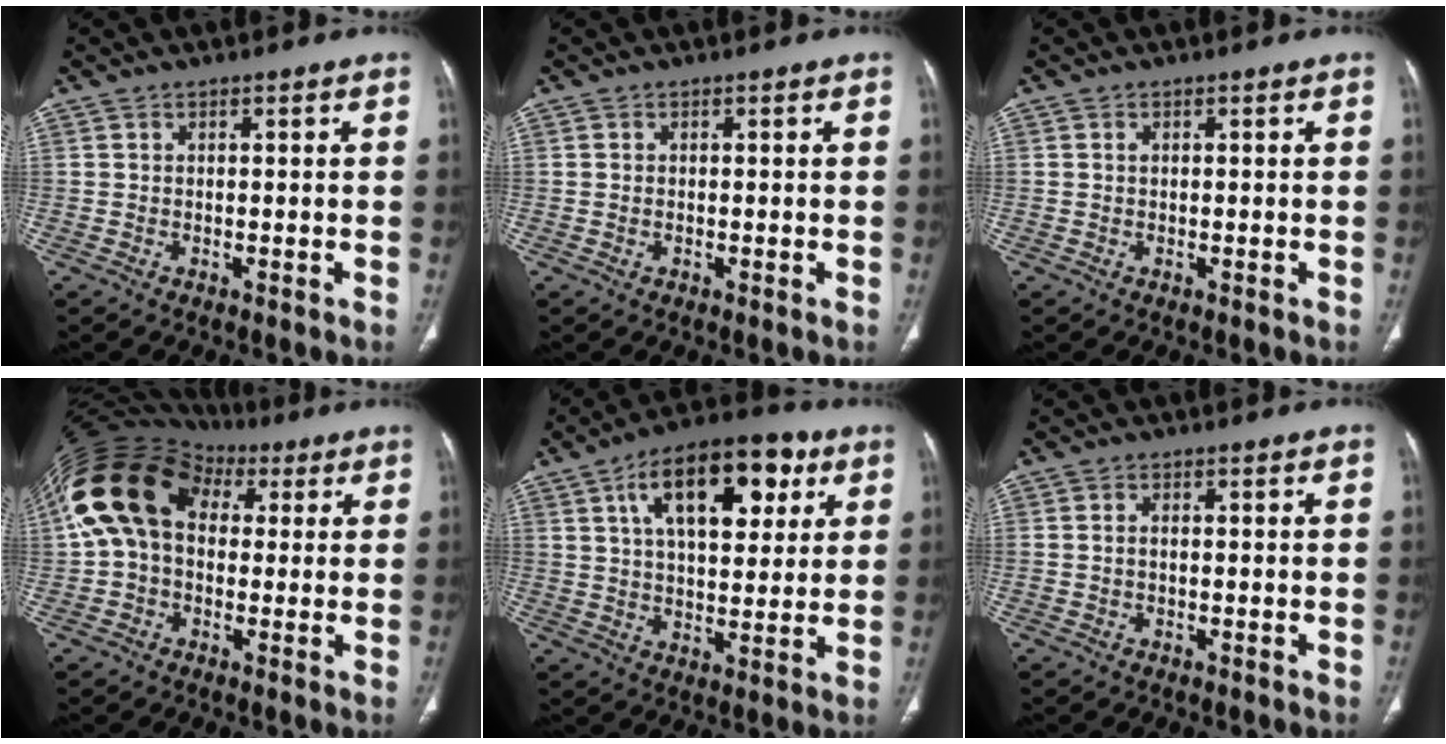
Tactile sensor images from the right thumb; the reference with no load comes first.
{"total": 0.5, "force": [0.0, 0.4, 0.3], "torque": [-0.012, 0.003, 0.002]}
{"total": 0.5, "force": [0.1, 0.4, 0.3], "torque": [-0.006, 0.001, 0.002]}
{"total": 17.1, "force": [4.1, 12.2, 11.2], "torque": [-0.208, 0.049, 0.067]}
{"total": 18.4, "force": [7.3, 9.2, 14.1], "torque": [-0.180, -0.005, 0.111]}
{"total": 1.1, "force": [-0.1, 0.7, 0.8], "torque": [-0.016, 0.003, -0.002]}